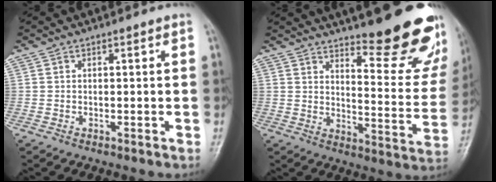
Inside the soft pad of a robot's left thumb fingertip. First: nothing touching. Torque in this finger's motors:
{"motor_torque": [0.80, 0.76, 1.50, -1.27, 0.19]}